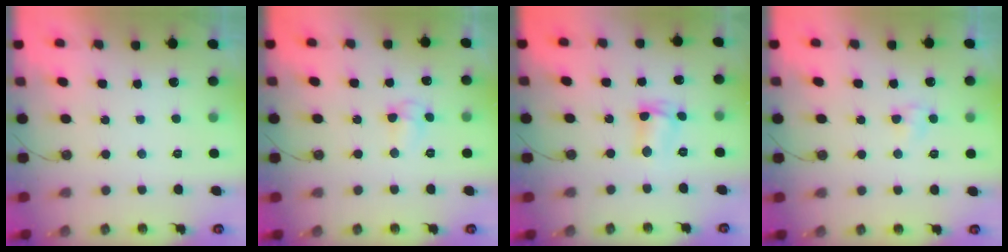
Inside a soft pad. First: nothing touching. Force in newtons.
{"total": 5.0, "press": 5.0, "slide": 0.7}
{"total": 4.7, "press": 4.6, "slide": 1.3}
{"total": 2.8, "press": 2.8, "slide": 0.3}